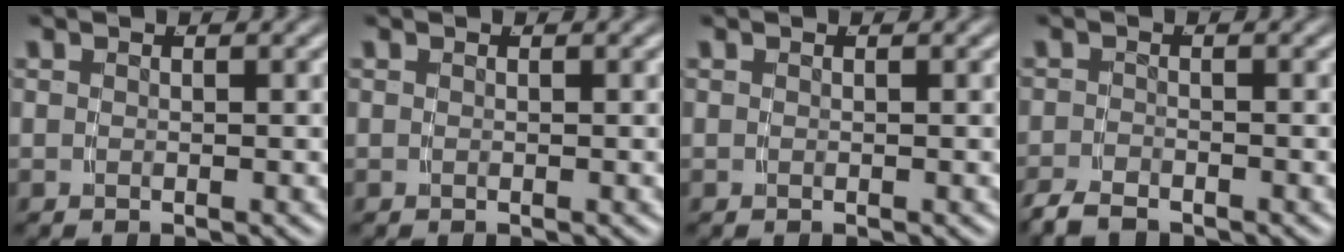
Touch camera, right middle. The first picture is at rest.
{"total": 0.0}
{"total": 0.0}
{"total": 2.1, "force": [-2.0, 0.5, 0.4], "torque": [-0.012, -0.011, -0.032]}